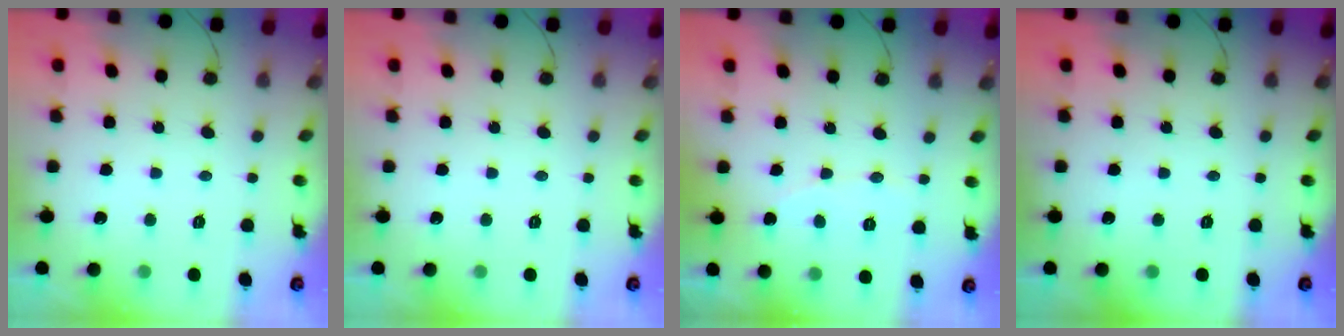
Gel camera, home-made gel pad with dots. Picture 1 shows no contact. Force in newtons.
{"total": 0.0}
{"total": 2.8, "press": 2.8, "slide": 0.3}
{"total": 0.0}